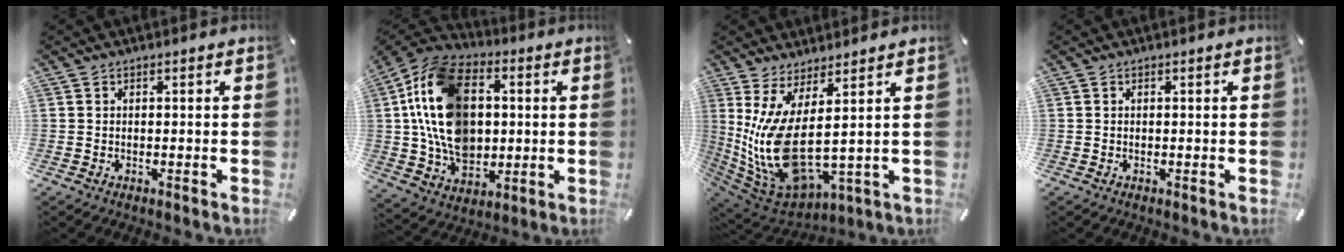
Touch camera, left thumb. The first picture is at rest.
{"total": 20.2, "force": [1.6, 14.8, 13.6], "torque": [-0.295, 0.003, 0.033]}
{"total": 14.0, "force": [2.0, 5.4, 12.7], "torque": [-0.293, -0.043, 0.040]}
{"total": 0.0}